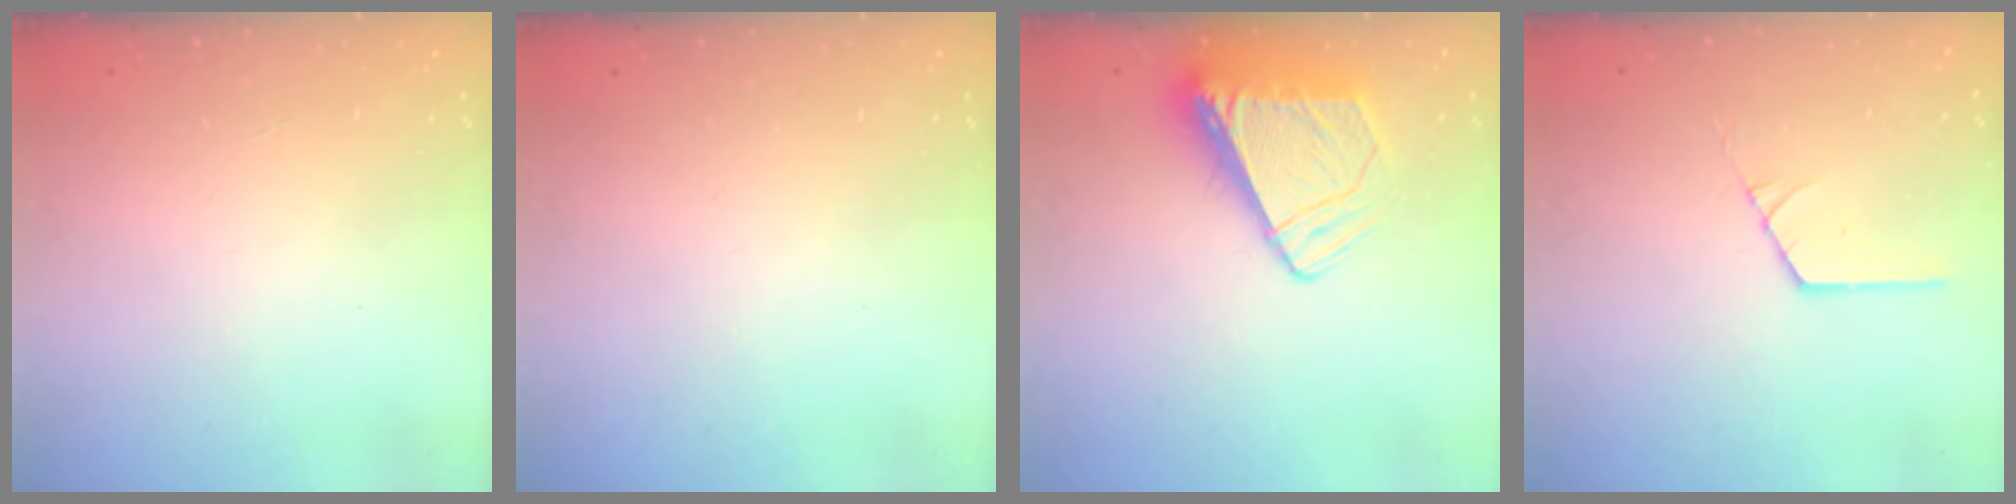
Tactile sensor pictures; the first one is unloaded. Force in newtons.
{"total": 0.0}
{"total": 9.0, "press": 8.9, "slide": 1.2}
{"total": 1.0, "press": 1.0, "slide": 0.1}